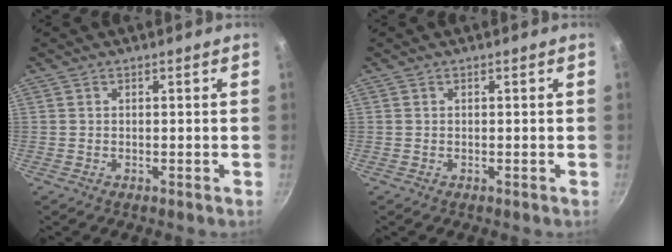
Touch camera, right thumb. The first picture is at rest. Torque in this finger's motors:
{"motor_torque": [-0.24, 0.23, 0.00, 0.00, 0.02]}